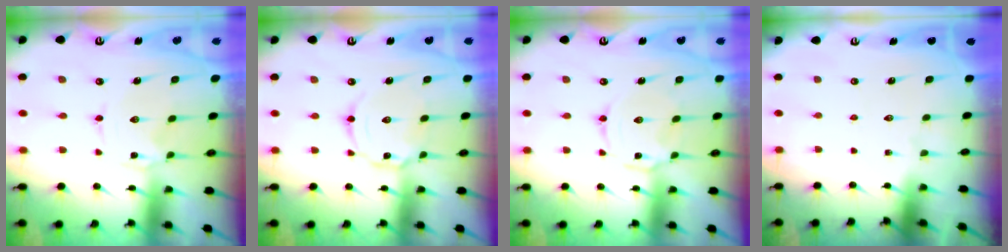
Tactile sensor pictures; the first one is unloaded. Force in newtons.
{"total": 4.3, "press": 4.3, "slide": 0.4}
{"total": 2.4, "press": 2.4, "slide": 0.4}
{"total": 0.0}